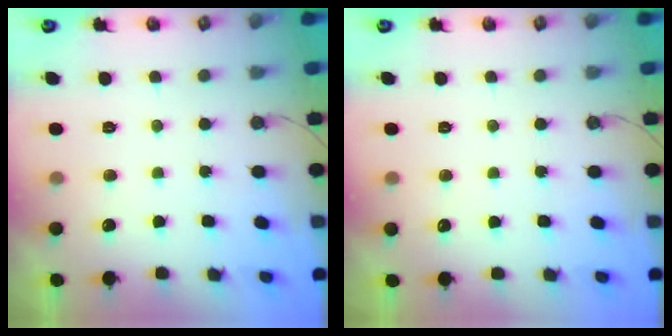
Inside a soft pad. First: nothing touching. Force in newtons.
{"total": 2.5, "press": 2.4, "slide": 0.4}